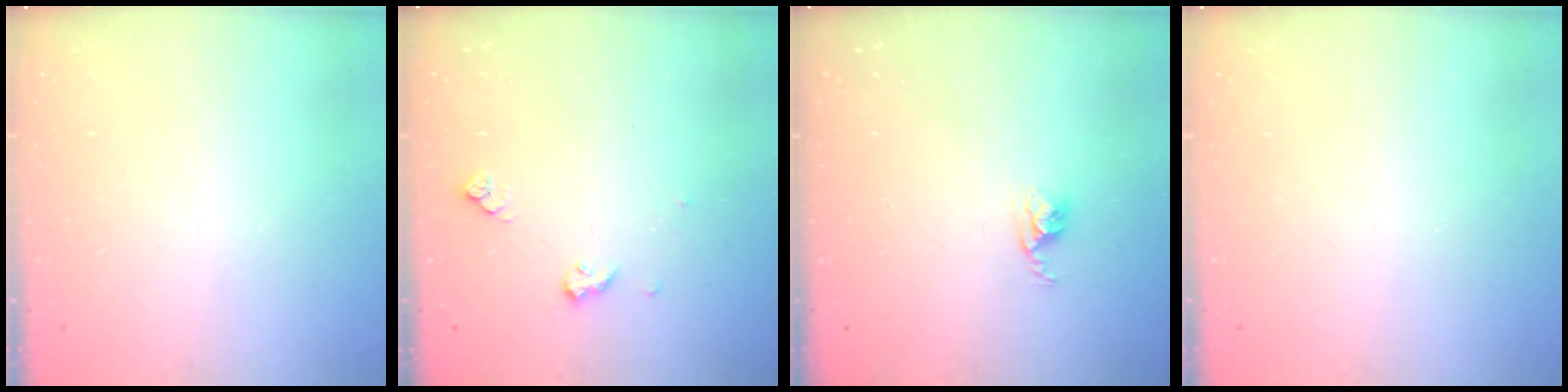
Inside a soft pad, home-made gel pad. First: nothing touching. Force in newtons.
{"total": 6.0, "press": 5.7, "slide": 1.7}
{"total": 2.5, "press": 2.5, "slide": 0.4}
{"total": 0.0}